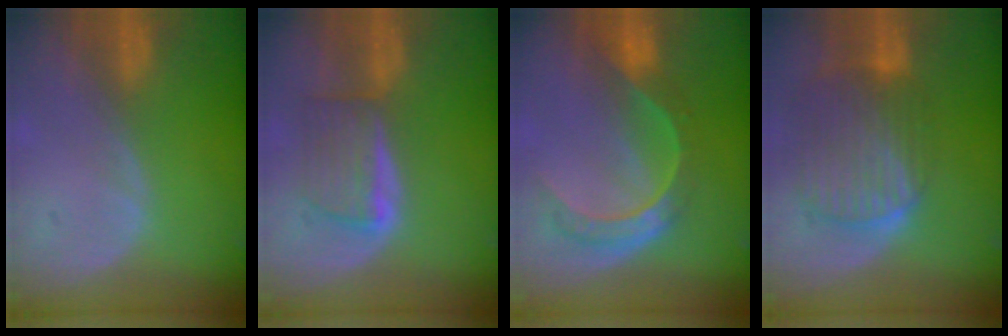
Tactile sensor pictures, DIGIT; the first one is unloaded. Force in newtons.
{"total": 5.6, "press": 5.5, "slide": 1.4}
{"total": 8.3, "press": 6.9, "slide": 4.6}
{"total": 10.3, "press": 8.7, "slide": 5.5}